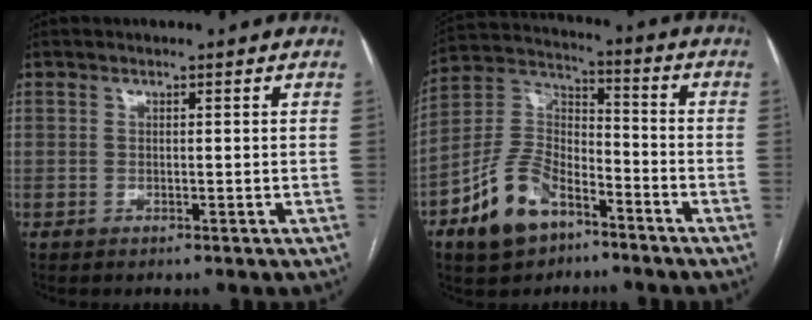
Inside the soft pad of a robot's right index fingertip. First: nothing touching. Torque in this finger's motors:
{"motor_torque": [1.06, -1.08, 0.36, 0.14]}